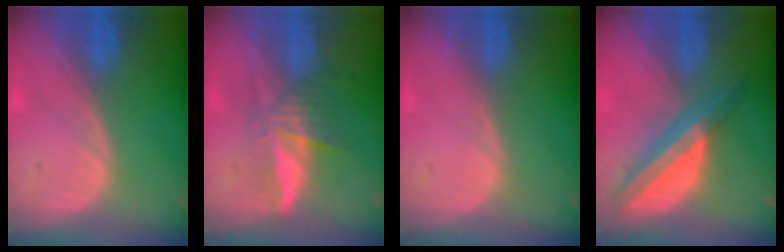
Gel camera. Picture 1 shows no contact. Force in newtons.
{"total": 6.0, "press": 5.5, "slide": 2.4}
{"total": 0.0}
{"total": 8.0, "press": 6.8, "slide": 4.3}